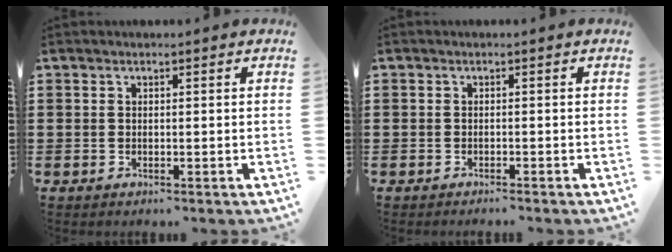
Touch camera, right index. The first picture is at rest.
{"total": 0.7, "force": [-0.7, -0.1, 0.0], "torque": [-0.003, -0.002, -0.015]}